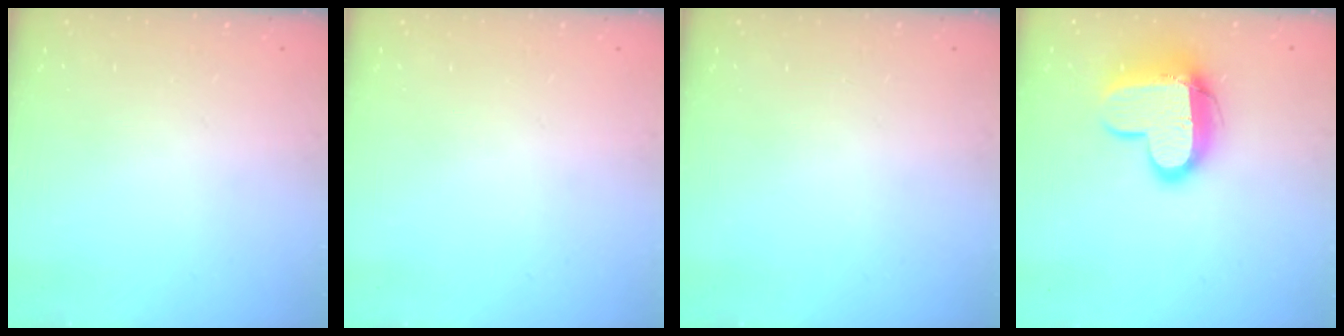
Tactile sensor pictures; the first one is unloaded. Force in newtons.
{"total": 0.0}
{"total": 0.0}
{"total": 14.4, "press": 14.3, "slide": 1.4}